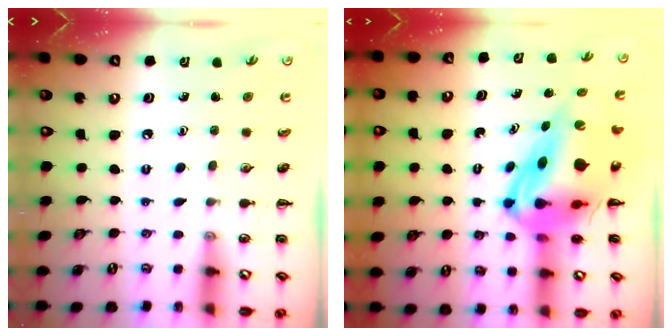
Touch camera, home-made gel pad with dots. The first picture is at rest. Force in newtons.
{"total": 14.3, "press": 13.6, "slide": 4.6}